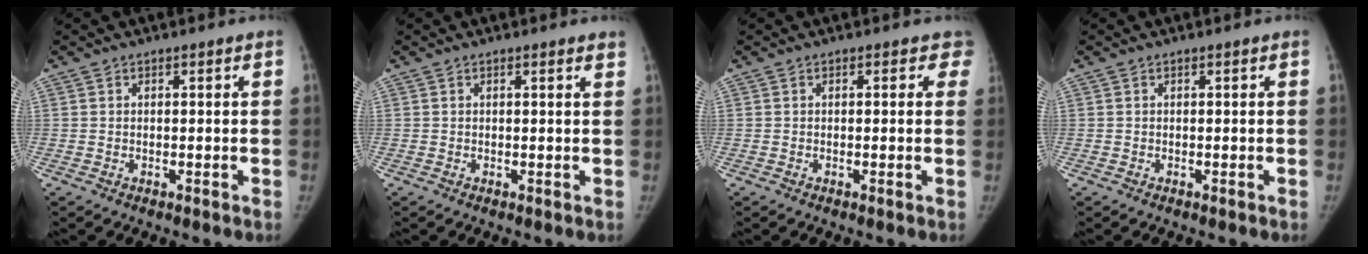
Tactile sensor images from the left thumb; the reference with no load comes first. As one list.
[{"total": 1.2, "force": [1.0, 0.1, 0.6], "torque": [-0.005, -0.002, 0.009]}, {"total": 2.1, "force": [1.2, 1.3, 1.1], "torque": [0.017, -0.001, 0.001]}, {"total": 0.0}]